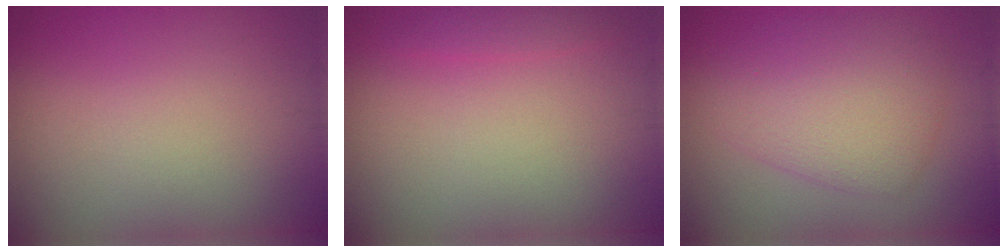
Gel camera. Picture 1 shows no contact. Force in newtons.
{"total": 1.0, "press": 1.0, "slide": 0.1}
{"total": 4.8, "press": 4.8, "slide": 0.2}